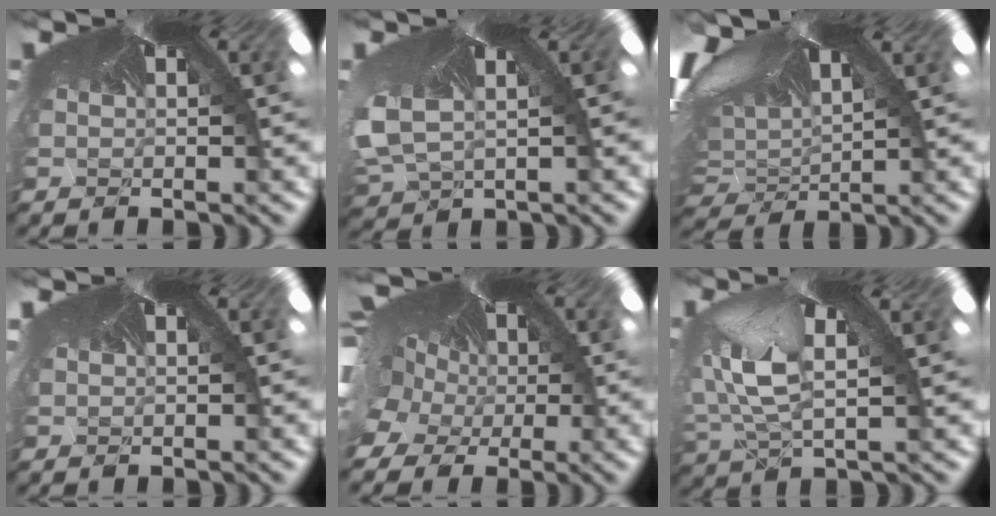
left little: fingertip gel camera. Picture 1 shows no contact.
{"total": 2.9, "force": [-2.5, 1.0, -1.0], "torque": [-0.042, -0.043, -0.006]}
{"total": 2.7, "force": [-1.3, 1.8, 1.5], "torque": [-0.050, -0.043, 0.012]}
{"total": 0.9, "force": [0.2, 0.5, 0.7], "torque": [-0.021, 0.001, 0.008]}
{"total": 3.7, "force": [-1.5, 2.0, 2.7], "torque": [-0.089, -0.031, 0.002]}
{"total": 4.3, "force": [-3.7, 1.9, -1.0], "torque": [-0.063, -0.071, -0.017]}